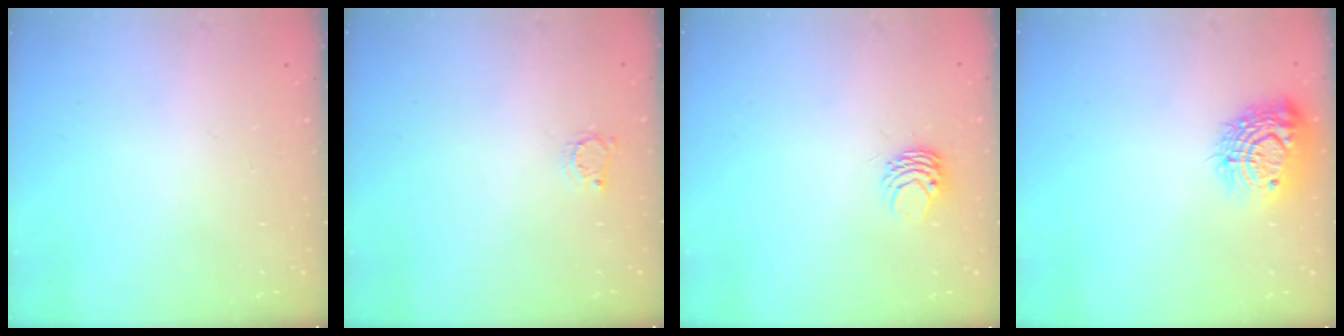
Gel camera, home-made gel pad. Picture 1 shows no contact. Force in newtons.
{"total": 2.8, "press": 2.7, "slide": 0.4}
{"total": 4.1, "press": 4.1, "slide": 0.3}
{"total": 13.9, "press": 13.9, "slide": 0.9}